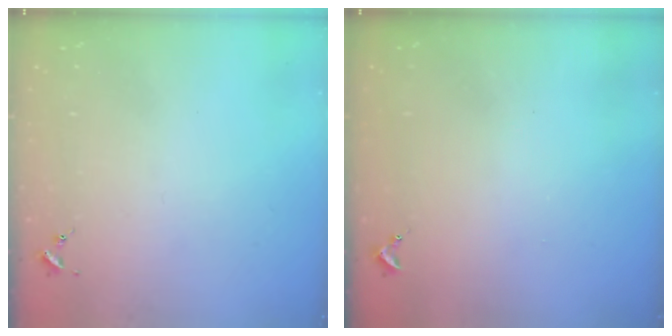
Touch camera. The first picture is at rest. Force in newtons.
{"total": 0.7, "press": 0.7, "slide": 0.1}